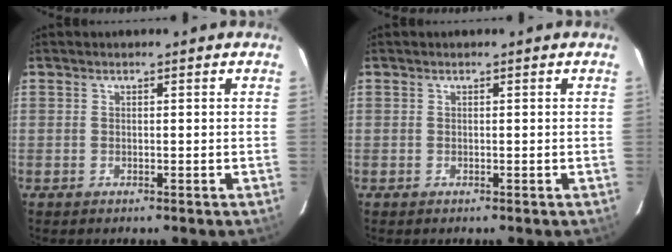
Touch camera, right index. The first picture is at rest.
{"total": 0.0}